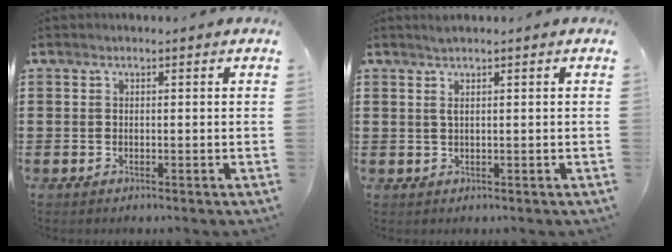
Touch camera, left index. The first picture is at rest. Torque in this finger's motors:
{"motor_torque": [0.35, -0.30, 0.06, 0.01]}